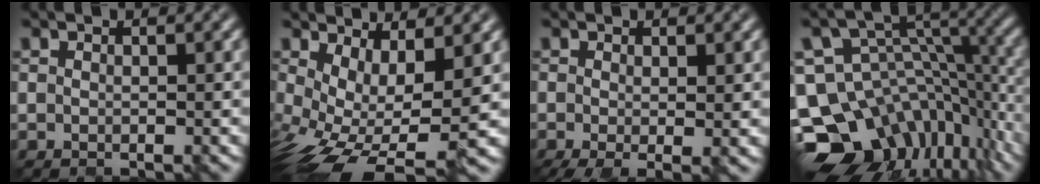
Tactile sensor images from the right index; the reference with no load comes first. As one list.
[{"total": 8.6, "force": [-2.0, 3.2, 7.7], "torque": [-0.147, -0.025, -0.029]}, {"total": 2.6, "force": [-0.7, 0.6, 2.5], "torque": [-0.049, -0.012, -0.014]}, {"total": 13.9, "force": [-7.3, 8.8, 7.9], "torque": [-0.141, 0.015, -0.117]}]